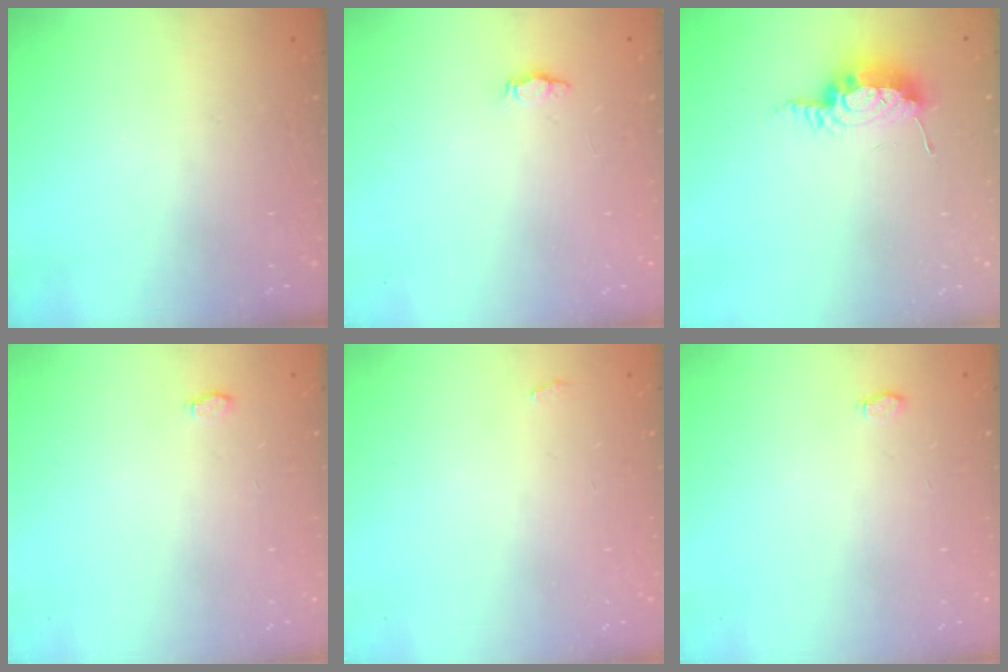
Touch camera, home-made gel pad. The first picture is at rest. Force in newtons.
{"total": 2.2, "press": 2.2, "slide": 0.3}
{"total": 8.1, "press": 8.1, "slide": 0.8}
{"total": 2.6, "press": 2.5, "slide": 0.4}
{"total": 2.2, "press": 2.2, "slide": 0.3}
{"total": 2.6, "press": 2.5, "slide": 0.4}